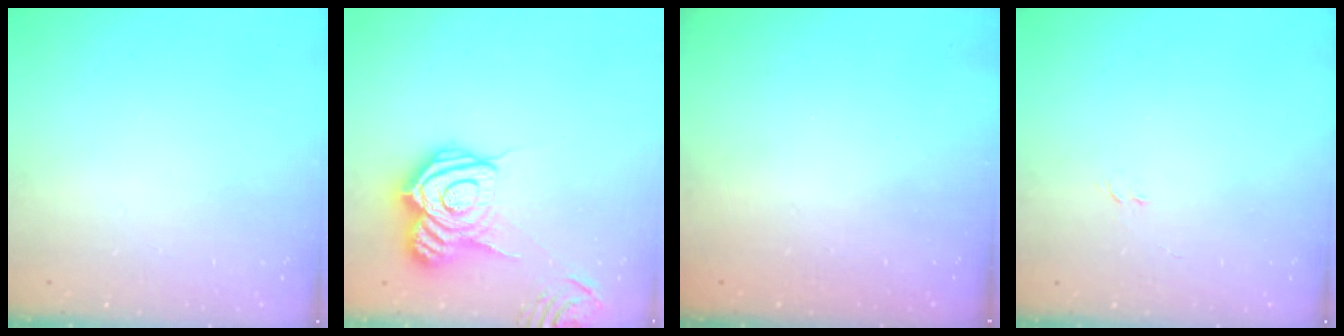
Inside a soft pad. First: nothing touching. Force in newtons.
{"total": 17.5, "press": 17.5, "slide": 1.3}
{"total": 2.4, "press": 2.3, "slide": 0.8}
{"total": 3.5, "press": 3.5, "slide": 0.3}